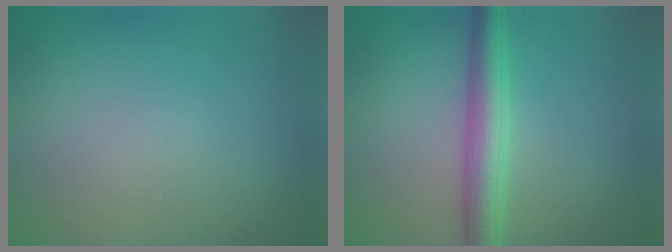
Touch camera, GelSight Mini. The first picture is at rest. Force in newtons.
{"total": 4.8, "press": 4.8, "slide": 0.1}